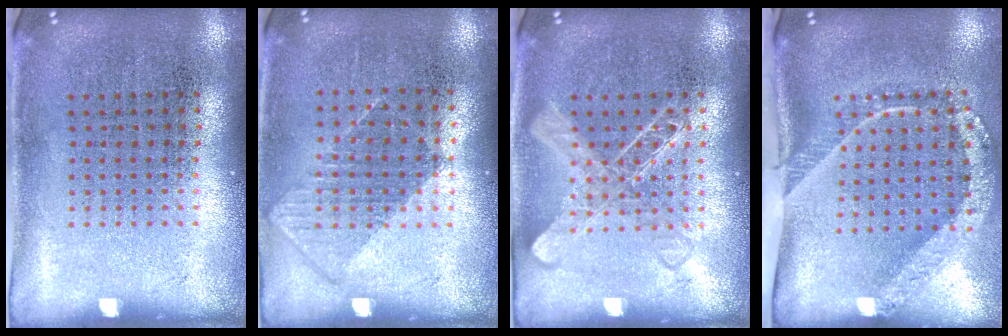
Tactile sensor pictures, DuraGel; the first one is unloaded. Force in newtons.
{"total": 0.8, "press": 0.7, "slide": 0.3}
{"total": 2.3, "press": 2.3, "slide": 0.4}
{"total": 2.4, "press": 1.6, "slide": 1.8}